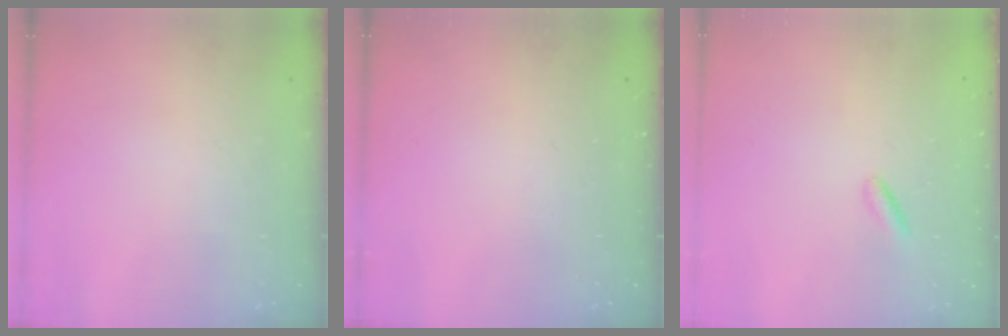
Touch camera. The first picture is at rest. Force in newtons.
{"total": 0.0}
{"total": 2.5, "press": 2.4, "slide": 0.7}